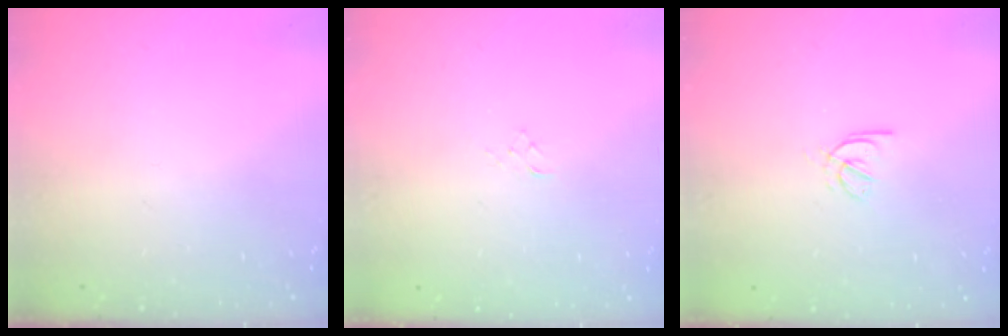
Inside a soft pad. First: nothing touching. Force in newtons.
{"total": 2.9, "press": 2.9, "slide": 0.3}
{"total": 2.9, "press": 2.8, "slide": 0.8}